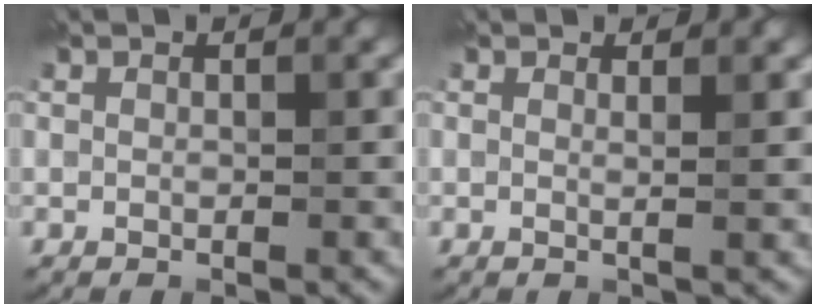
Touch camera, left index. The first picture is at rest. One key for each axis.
{"total": 1.1, "fx": 0.4, "fy": 0.3, "fz": 1.0, "tx": -0.010, "ty": -0.003, "tz": 0.000}